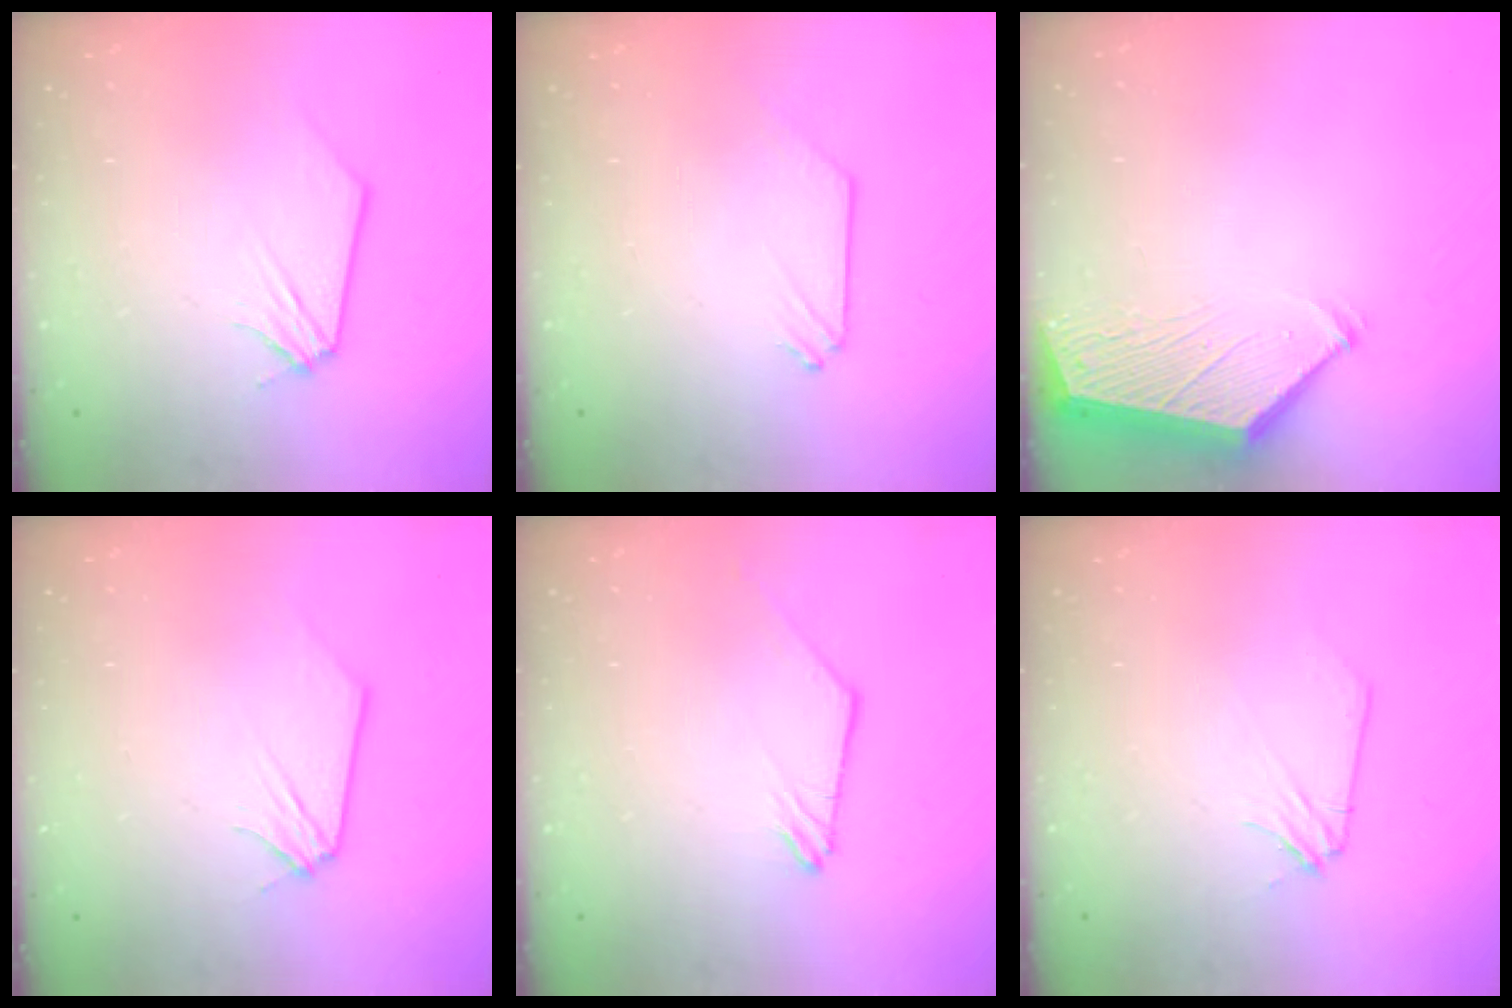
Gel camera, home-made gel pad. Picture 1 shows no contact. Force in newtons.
{"total": 0.0}
{"total": 3.5, "press": 3.5, "slide": 0.5}
{"total": 0.0}
{"total": 0.0}
{"total": 2.9, "press": 2.9, "slide": 0.5}